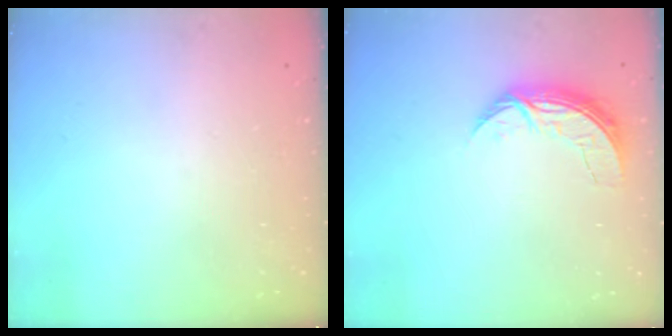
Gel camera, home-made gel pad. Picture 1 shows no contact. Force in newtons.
{"total": 7.1, "press": 7.1, "slide": 0.6}